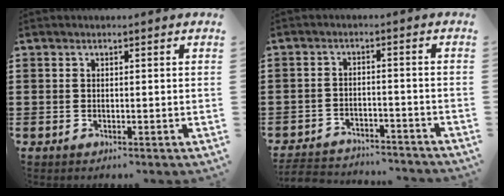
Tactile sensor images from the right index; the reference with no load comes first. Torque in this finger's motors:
{"motor_torque": [-1.40, 0.62, -1.05, -0.21]}